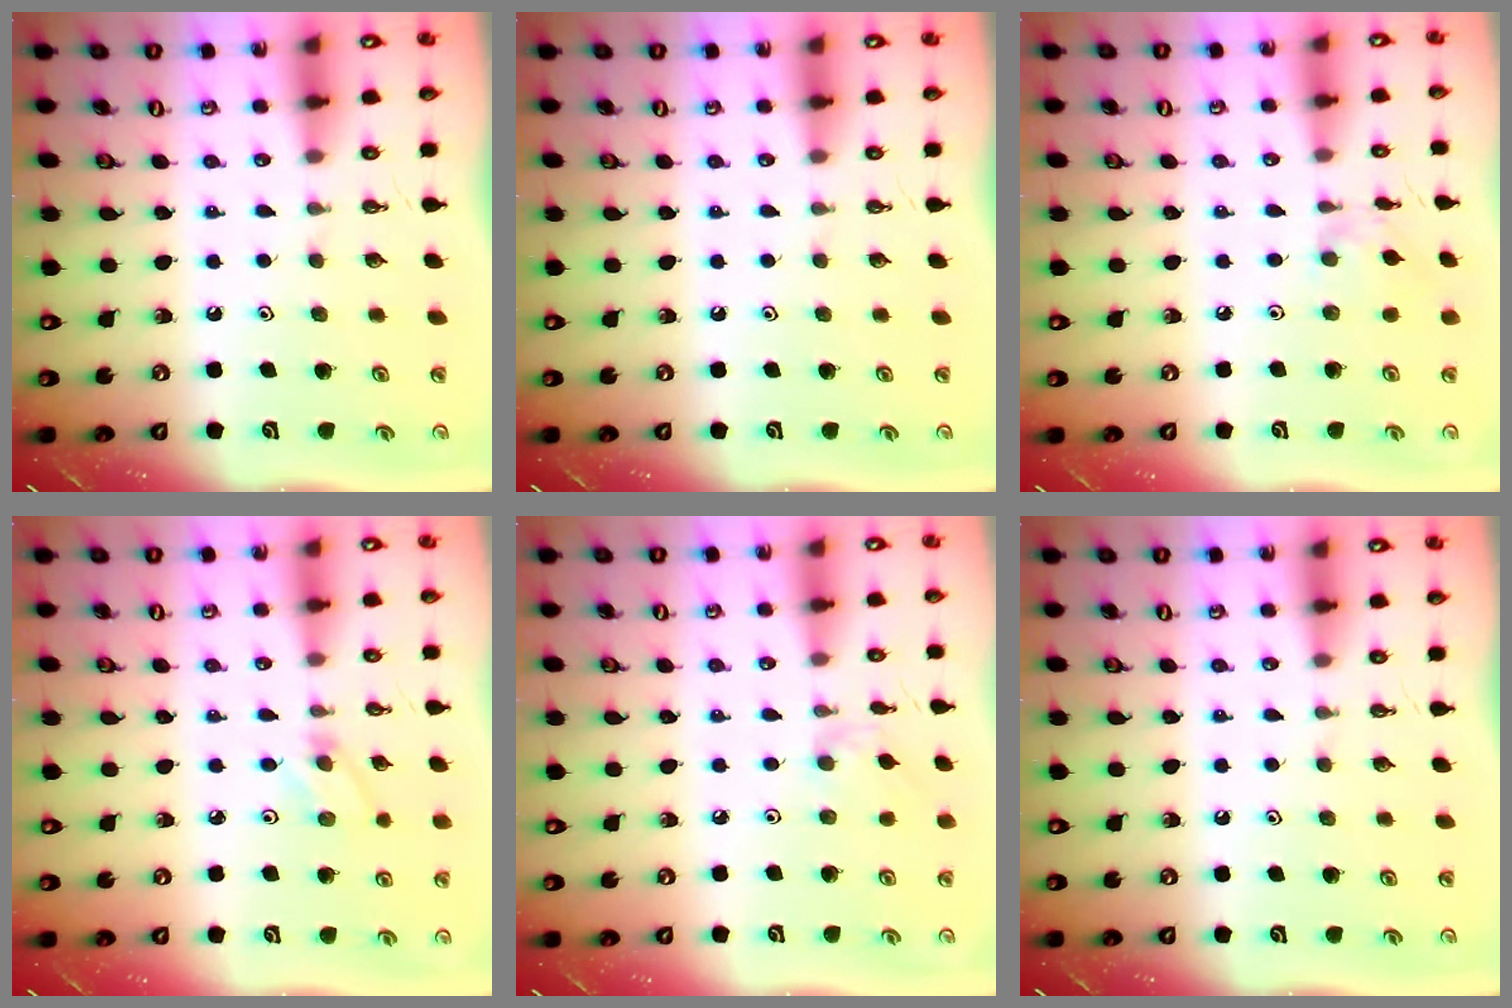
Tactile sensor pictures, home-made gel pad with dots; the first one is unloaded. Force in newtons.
{"total": 0.0}
{"total": 2.1, "press": 2.1, "slide": 0.2}
{"total": 3.3, "press": 3.3, "slide": 0.4}
{"total": 1.4, "press": 1.4, "slide": 0.4}
{"total": 0.0}